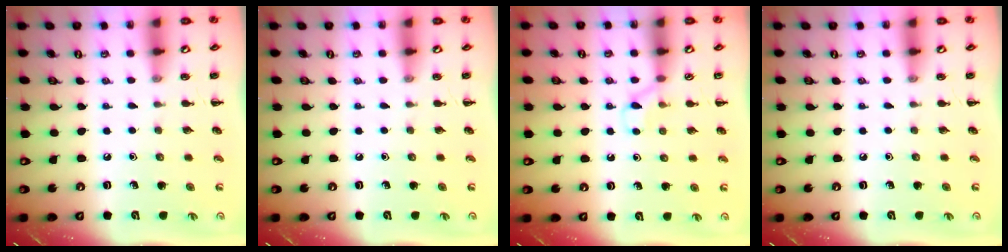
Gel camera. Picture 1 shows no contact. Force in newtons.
{"total": 0.0}
{"total": 3.9, "press": 3.7, "slide": 1.3}
{"total": 0.0}